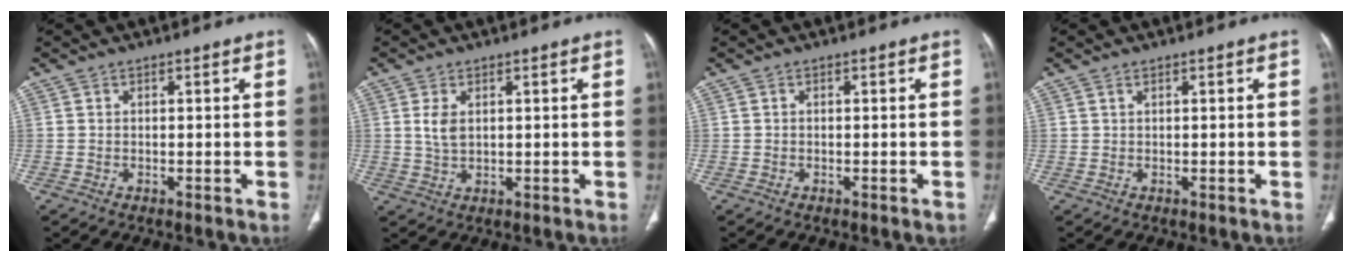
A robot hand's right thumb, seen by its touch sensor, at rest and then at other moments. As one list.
[{"total": 3.6, "force": [1.0, 2.0, 2.8], "torque": [-0.056, -0.003, 0.025]}, {"total": 0.6, "force": [-0.4, 0.2, 0.5], "torque": [-0.005, 0.000, -0.005]}, {"total": 0.6, "force": [0.4, 0.2, 0.3], "torque": [-0.009, 0.002, 0.009]}]